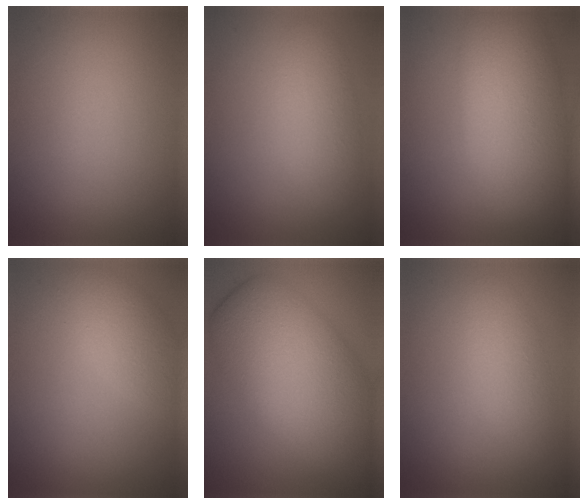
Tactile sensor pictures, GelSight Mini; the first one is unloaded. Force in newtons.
{"total": 3.2, "press": 3.2, "slide": 0.2}
{"total": 8.7, "press": 8.7, "slide": 0.7}
{"total": 2.9, "press": 2.9, "slide": 0.2}
{"total": 11.2, "press": 11.2, "slide": 0.8}
{"total": 2.6, "press": 2.6, "slide": 0.1}